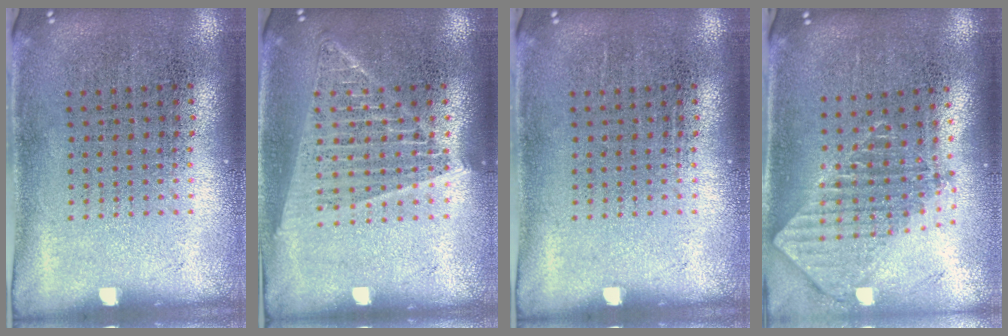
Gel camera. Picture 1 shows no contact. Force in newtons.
{"total": 1.5, "press": 1.4, "slide": 0.6}
{"total": 0.0}
{"total": 1.9, "press": 1.5, "slide": 1.2}